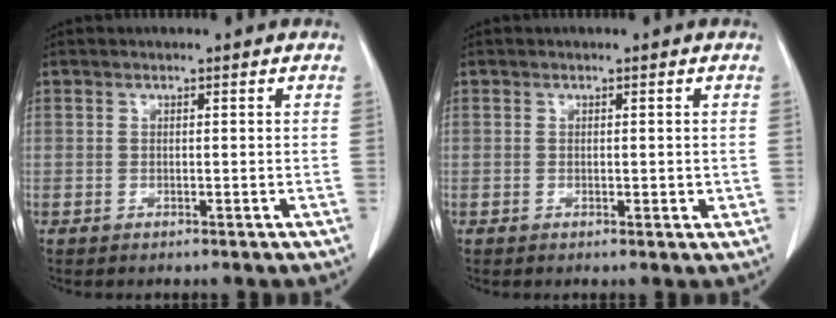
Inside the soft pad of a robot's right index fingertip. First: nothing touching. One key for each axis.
{"total": 1.7, "fx": -0.1, "fy": 0.8, "fz": 1.5, "tx": -0.019, "ty": -0.003, "tz": 0.002}